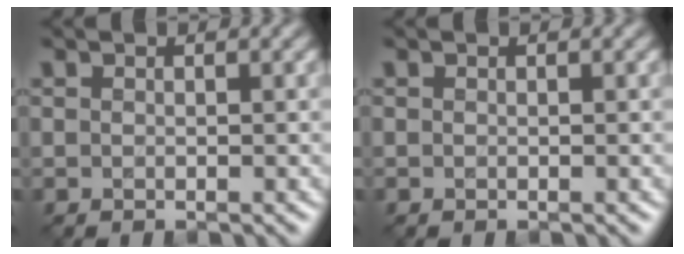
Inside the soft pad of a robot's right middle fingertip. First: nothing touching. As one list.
[{"total": 0.0}]